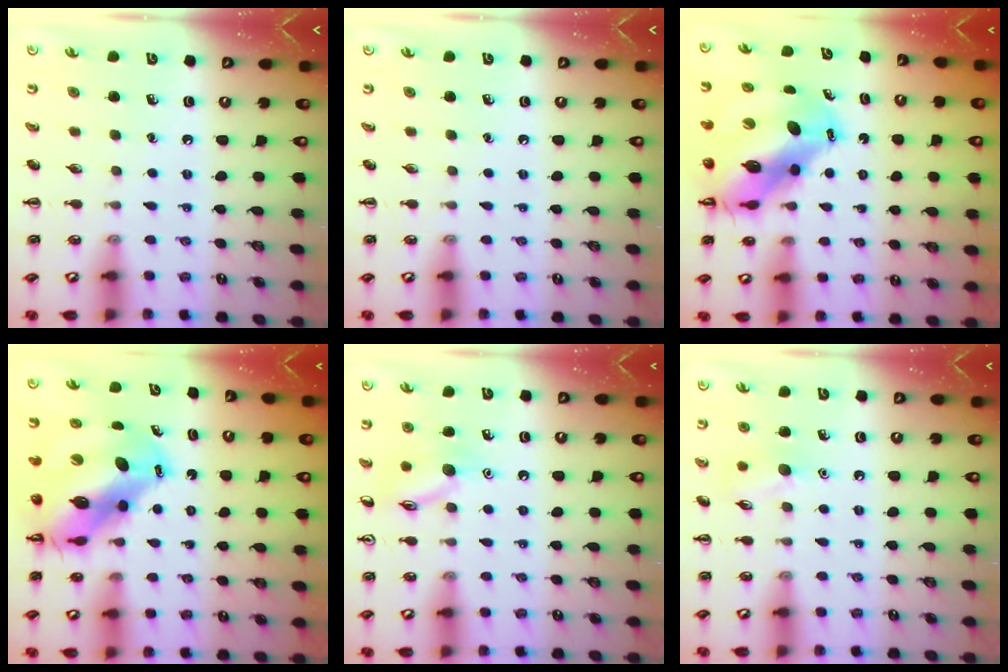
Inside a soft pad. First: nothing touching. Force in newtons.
{"total": 0.0}
{"total": 13.6, "press": 12.9, "slide": 4.1}
{"total": 13.6, "press": 12.9, "slide": 4.1}
{"total": 10.4, "press": 10.4, "slide": 0.4}
{"total": 7.5, "press": 7.3, "slide": 1.4}